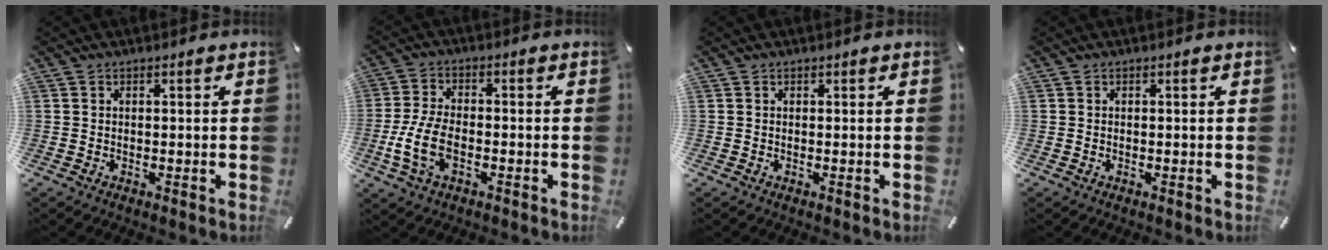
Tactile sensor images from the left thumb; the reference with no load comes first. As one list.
[{"total": 8.4, "force": [-2.8, 4.7, 6.4], "torque": [-0.145, 0.001, -0.052]}, {"total": 0.0}, {"total": 0.0}]